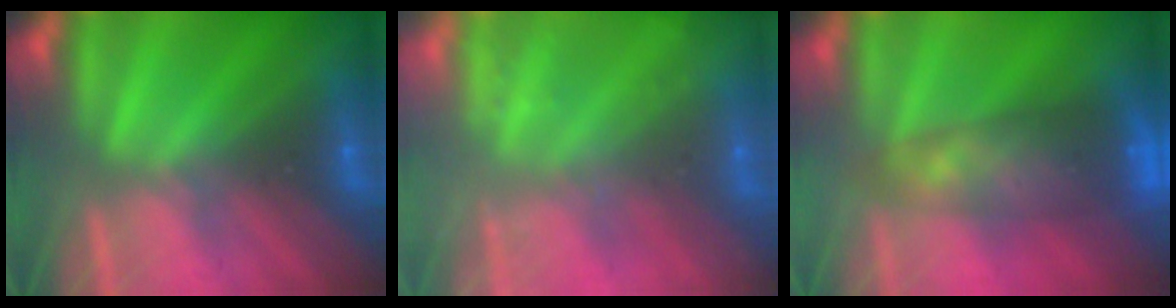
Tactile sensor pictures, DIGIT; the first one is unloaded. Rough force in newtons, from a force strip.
{"total": 2.4}
{"total": 7.1}